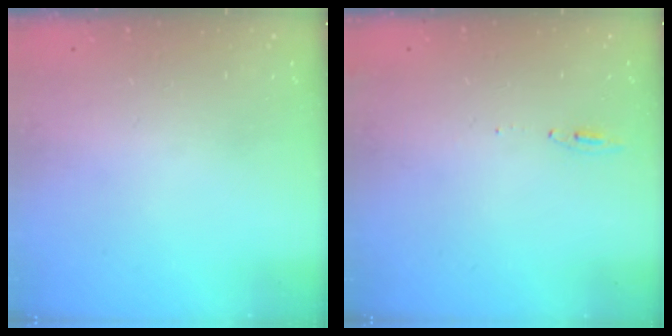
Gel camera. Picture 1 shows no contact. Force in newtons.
{"total": 4.8, "press": 4.6, "slide": 1.6}